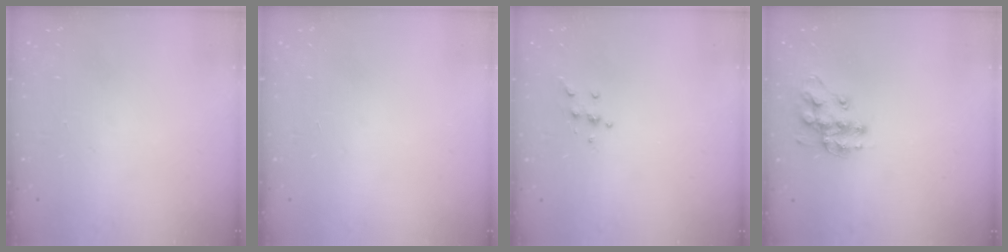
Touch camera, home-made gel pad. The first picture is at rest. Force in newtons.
{"total": 0.0}
{"total": 4.2, "press": 4.2, "slide": 0.4}
{"total": 12.6, "press": 12.5, "slide": 0.9}